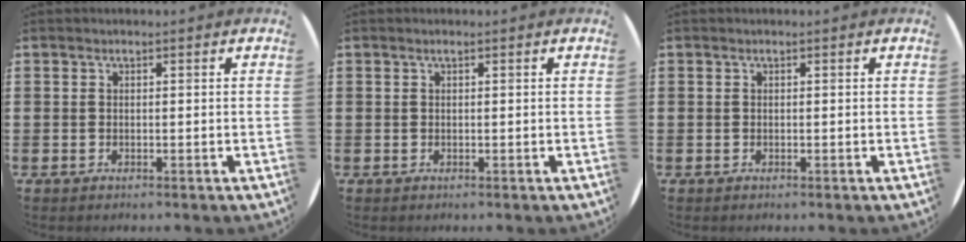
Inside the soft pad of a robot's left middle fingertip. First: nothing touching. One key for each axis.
{"total": 0.0}
{"total": 0.0}